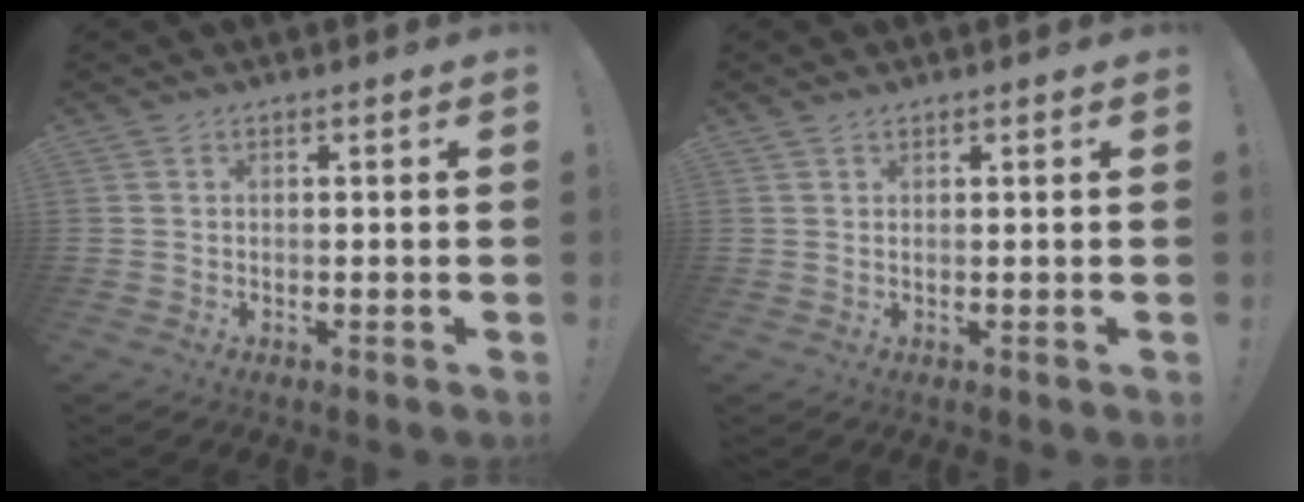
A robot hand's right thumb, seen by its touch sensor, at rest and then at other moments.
{"total": 0.8, "force": [0.8, 0.2, 0.2], "torque": [0.001, -0.003, 0.014]}